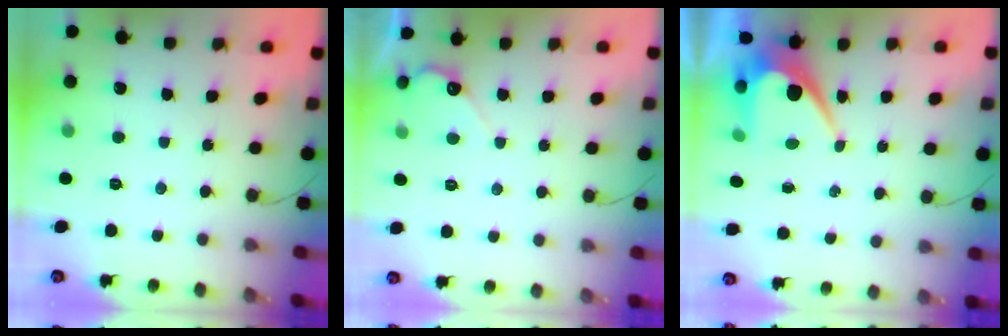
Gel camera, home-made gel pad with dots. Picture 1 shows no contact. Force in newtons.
{"total": 4.9, "press": 4.9, "slide": 0.3}
{"total": 7.7, "press": 7.7, "slide": 0.1}